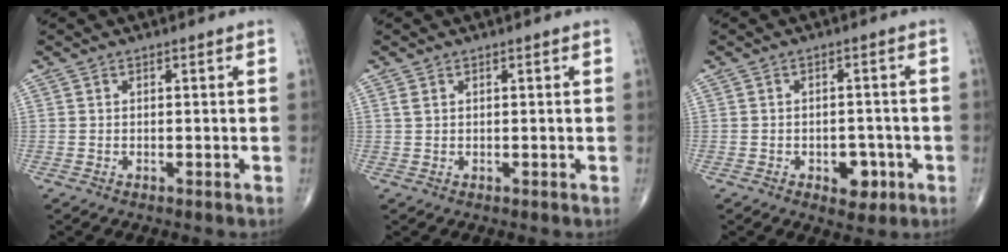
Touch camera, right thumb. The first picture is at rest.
{"total": 0.9, "force": [0.4, 0.5, 0.6], "torque": [-0.015, 0.009, 0.011]}
{"total": 4.8, "force": [-1.9, 3.1, 3.2], "torque": [-0.015, 0.013, -0.020]}